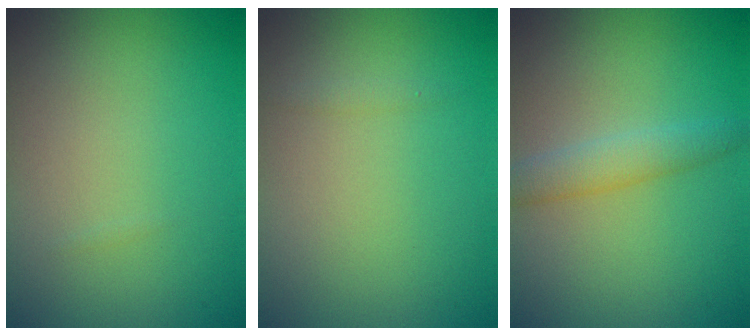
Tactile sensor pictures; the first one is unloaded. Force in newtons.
{"total": 0.5, "press": 0.5, "slide": 0.0}
{"total": 2.5, "press": 2.5, "slide": 0.1}